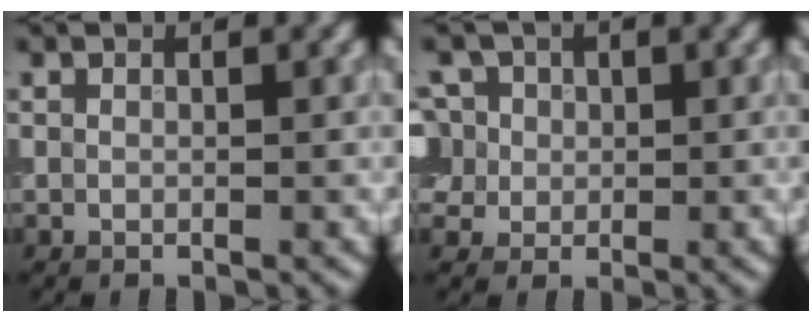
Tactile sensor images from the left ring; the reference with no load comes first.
{"total": 6.8, "force": [2.4, 5.4, 3.3], "torque": [-0.057, 0.026, 0.014]}